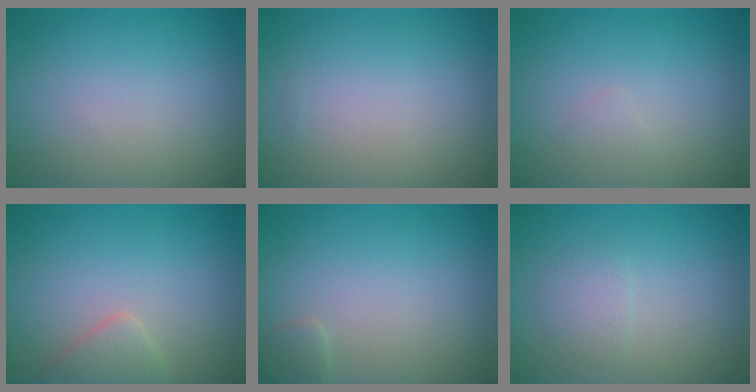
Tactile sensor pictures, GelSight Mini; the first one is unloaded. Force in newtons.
{"total": 0.0}
{"total": 0.5, "press": 0.5, "slide": 0.0}
{"total": 1.9, "press": 1.9, "slide": 0.0}
{"total": 1.0, "press": 1.0, "slide": 0.1}
{"total": 1.4, "press": 1.4, "slide": 0.0}